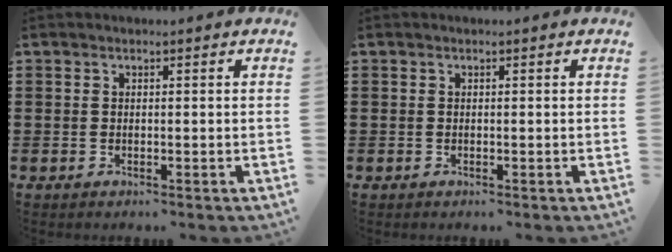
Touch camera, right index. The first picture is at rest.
{"total": 0.0}